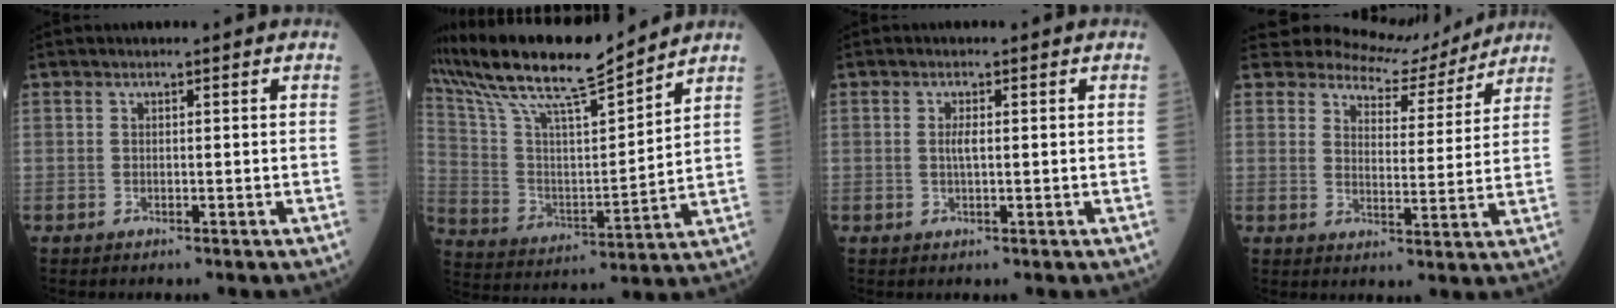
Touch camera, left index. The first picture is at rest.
{"total": 18.3, "force": [16.3, 0.9, 8.4], "torque": [-0.174, 0.012, 0.292]}
{"total": 1.4, "force": [0.0, 0.3, 1.4], "torque": [-0.031, -0.003, 0.000]}
{"total": 8.8, "force": [8.5, 2.5, 0.4], "torque": [-0.009, -0.012, 0.114]}